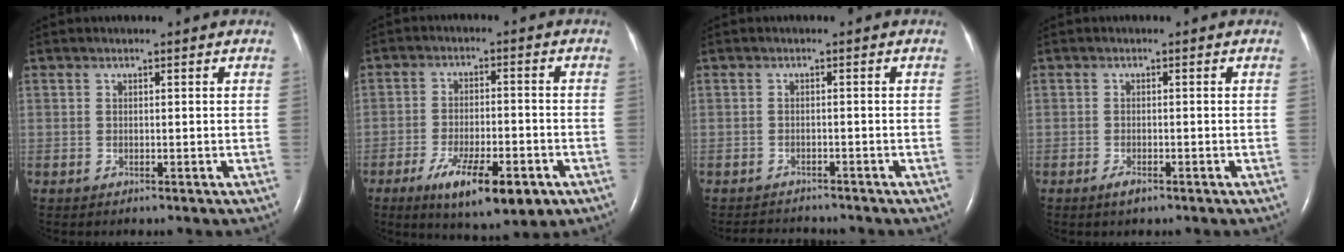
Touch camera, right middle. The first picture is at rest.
{"total": 11.5, "force": [-6.0, 3.4, 9.3], "torque": [-0.155, -0.016, -0.085]}
{"total": 4.5, "force": [-4.4, 0.7, 0.8], "torque": [-0.012, -0.006, -0.062]}
{"total": 1.6, "force": [-1.0, 0.5, 1.1], "torque": [-0.027, -0.003, -0.016]}